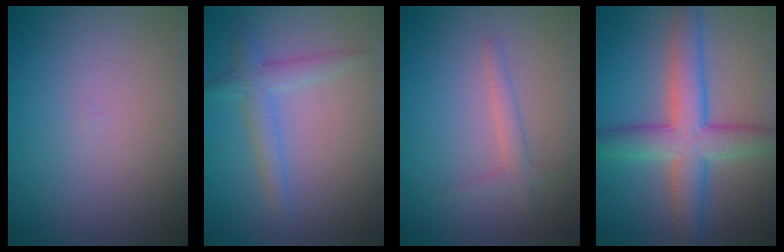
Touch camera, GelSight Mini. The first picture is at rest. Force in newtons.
{"total": 2.3, "press": 2.3, "slide": 0.1}
{"total": 1.5, "press": 1.5, "slide": 0.1}
{"total": 6.3, "press": 6.3, "slide": 0.3}